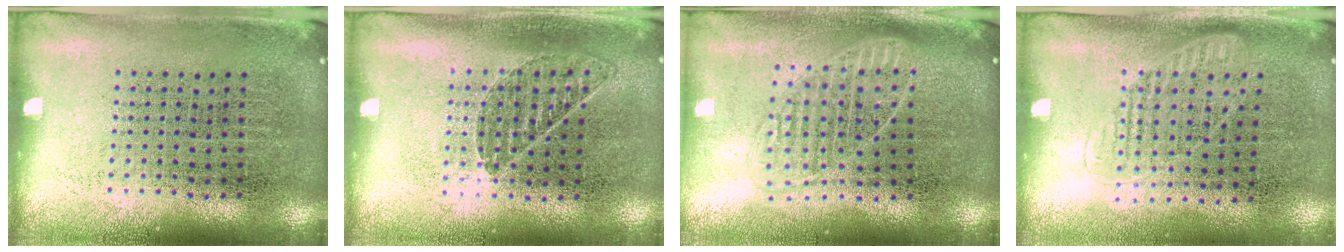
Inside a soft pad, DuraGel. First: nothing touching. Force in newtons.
{"total": 0.8, "press": 0.8, "slide": 0.1}
{"total": 1.8, "press": 1.6, "slide": 1.0}
{"total": 1.2, "press": 1.0, "slide": 0.7}